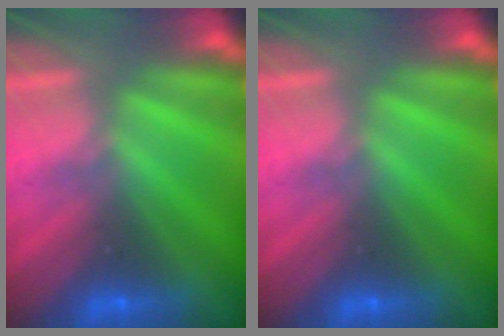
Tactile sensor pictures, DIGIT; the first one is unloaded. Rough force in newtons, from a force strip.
{"total": 0.0}